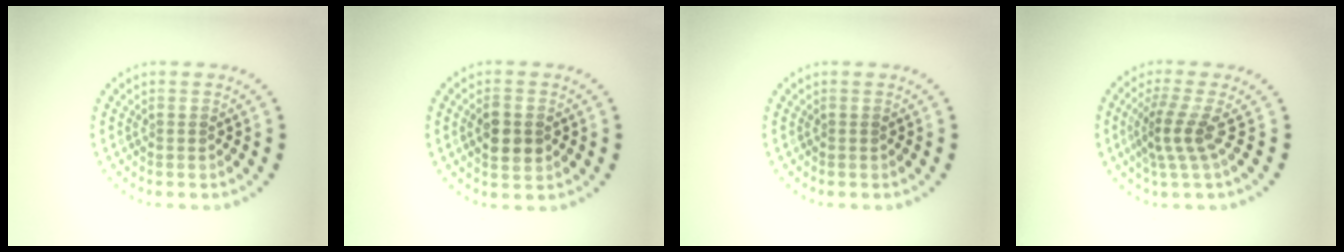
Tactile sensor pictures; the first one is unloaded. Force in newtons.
{"total": 3.1, "press": 3.1, "slide": 0.2}
{"total": 0.0}
{"total": 3.0, "press": 2.0, "slide": 2.2}